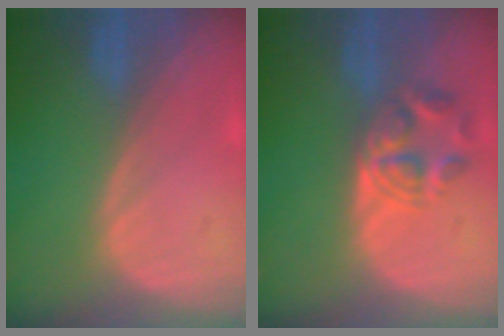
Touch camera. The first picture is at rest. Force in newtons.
{"total": 5.6, "press": 5.0, "slide": 2.7}